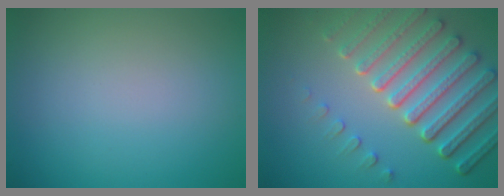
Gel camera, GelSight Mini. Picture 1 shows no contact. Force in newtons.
{"total": 7.4, "press": 5.6, "slide": 4.9}